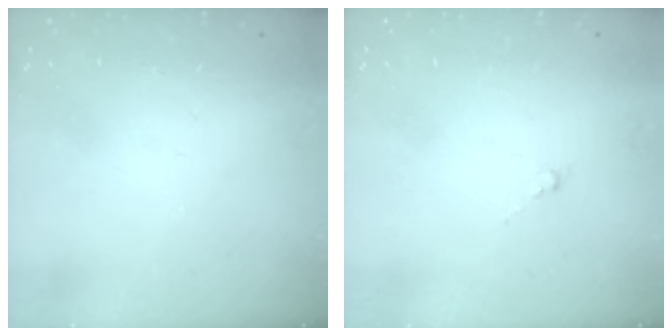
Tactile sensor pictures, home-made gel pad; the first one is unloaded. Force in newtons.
{"total": 0.6, "press": 0.4, "slide": 0.4}